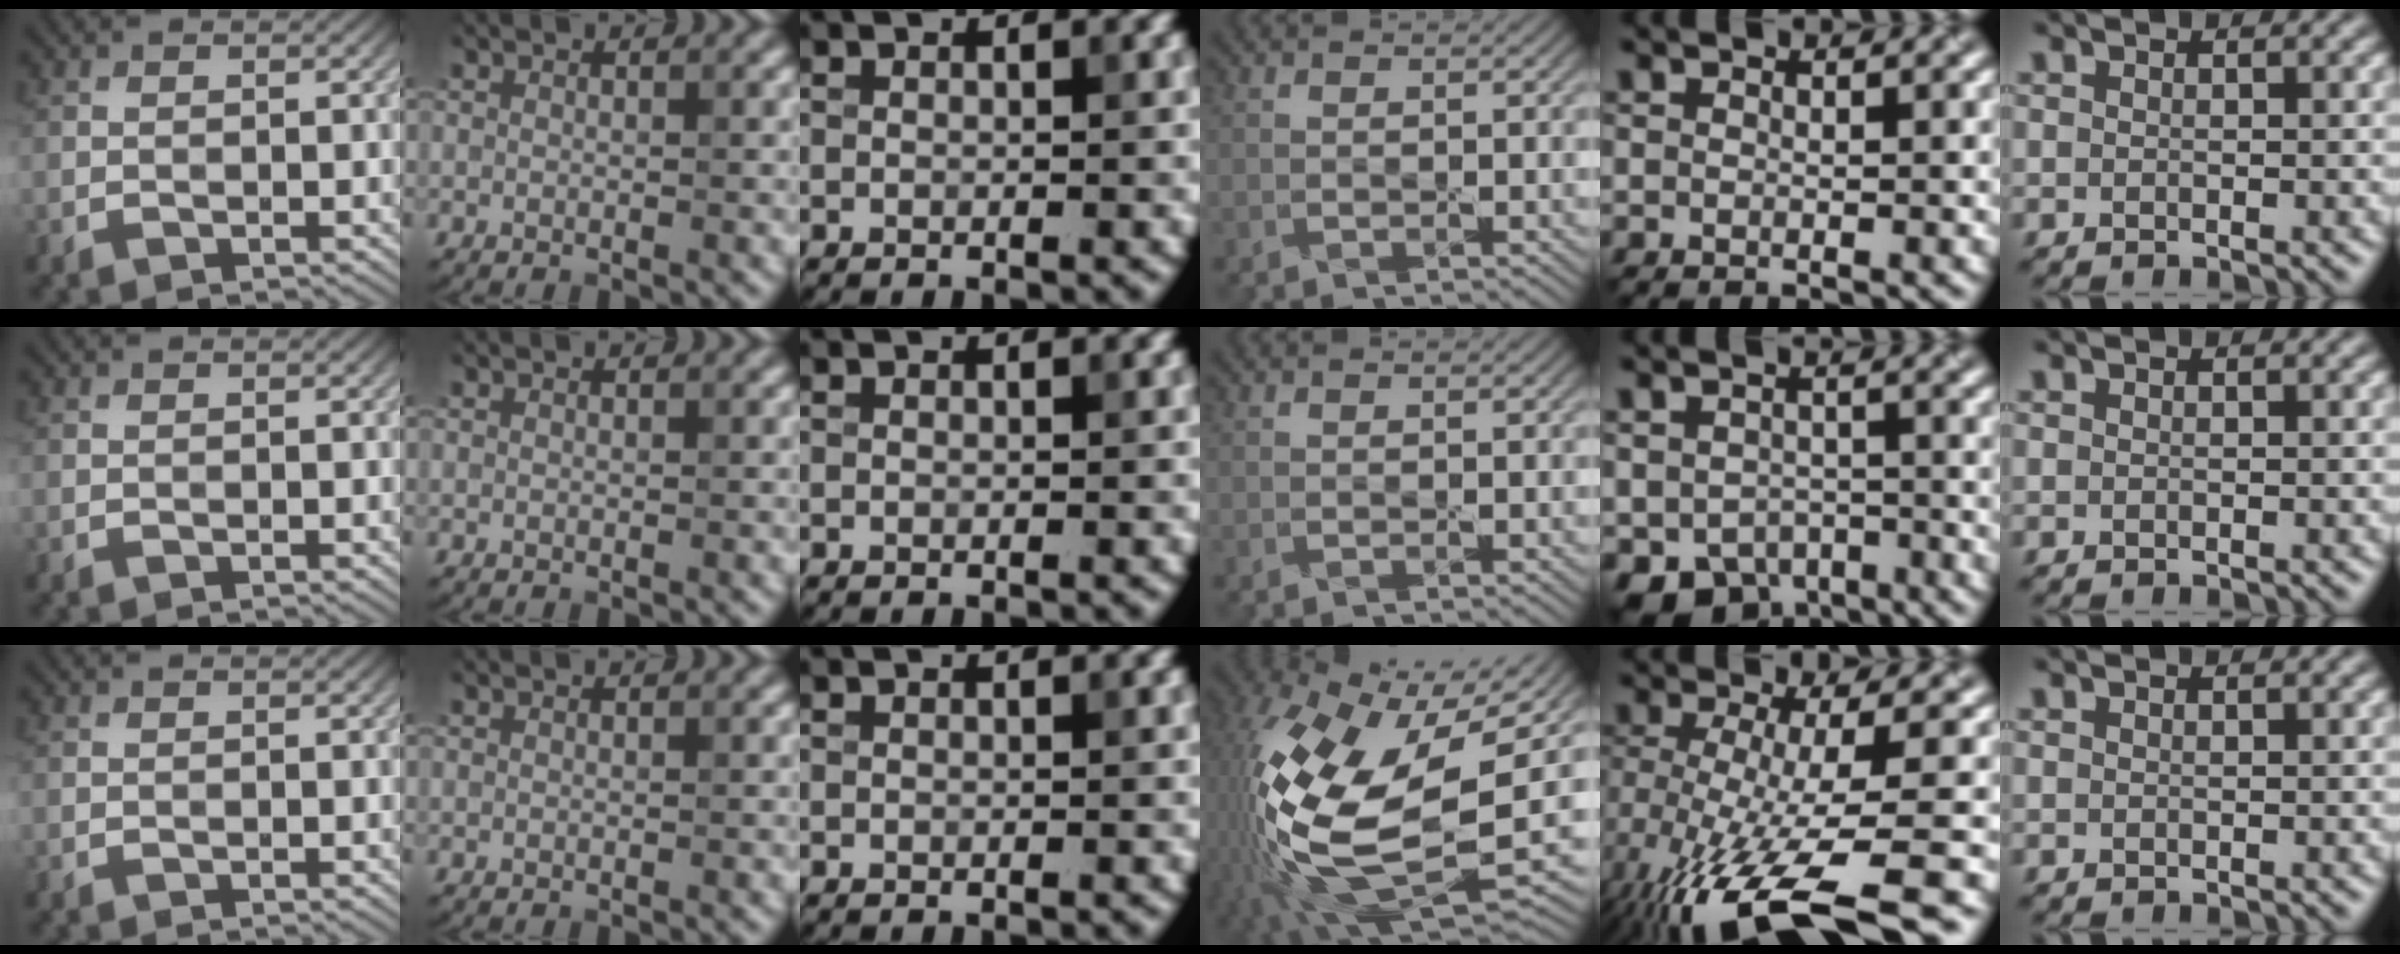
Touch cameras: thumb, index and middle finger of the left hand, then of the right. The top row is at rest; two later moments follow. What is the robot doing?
{"motion": "peel", "object": "aluminum foil"}